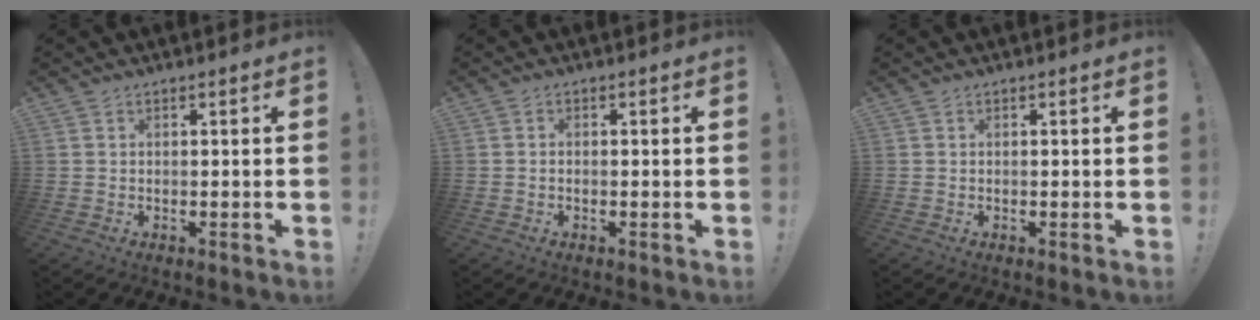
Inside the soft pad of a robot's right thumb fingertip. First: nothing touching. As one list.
[{"total": 0.6, "force": [-0.4, 0.2, 0.4], "torque": [-0.012, 0.003, -0.007]}, {"total": 0.0}]